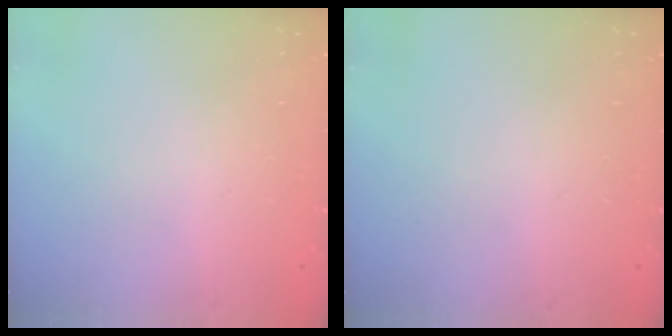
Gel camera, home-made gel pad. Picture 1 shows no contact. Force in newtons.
{"total": 0.0}